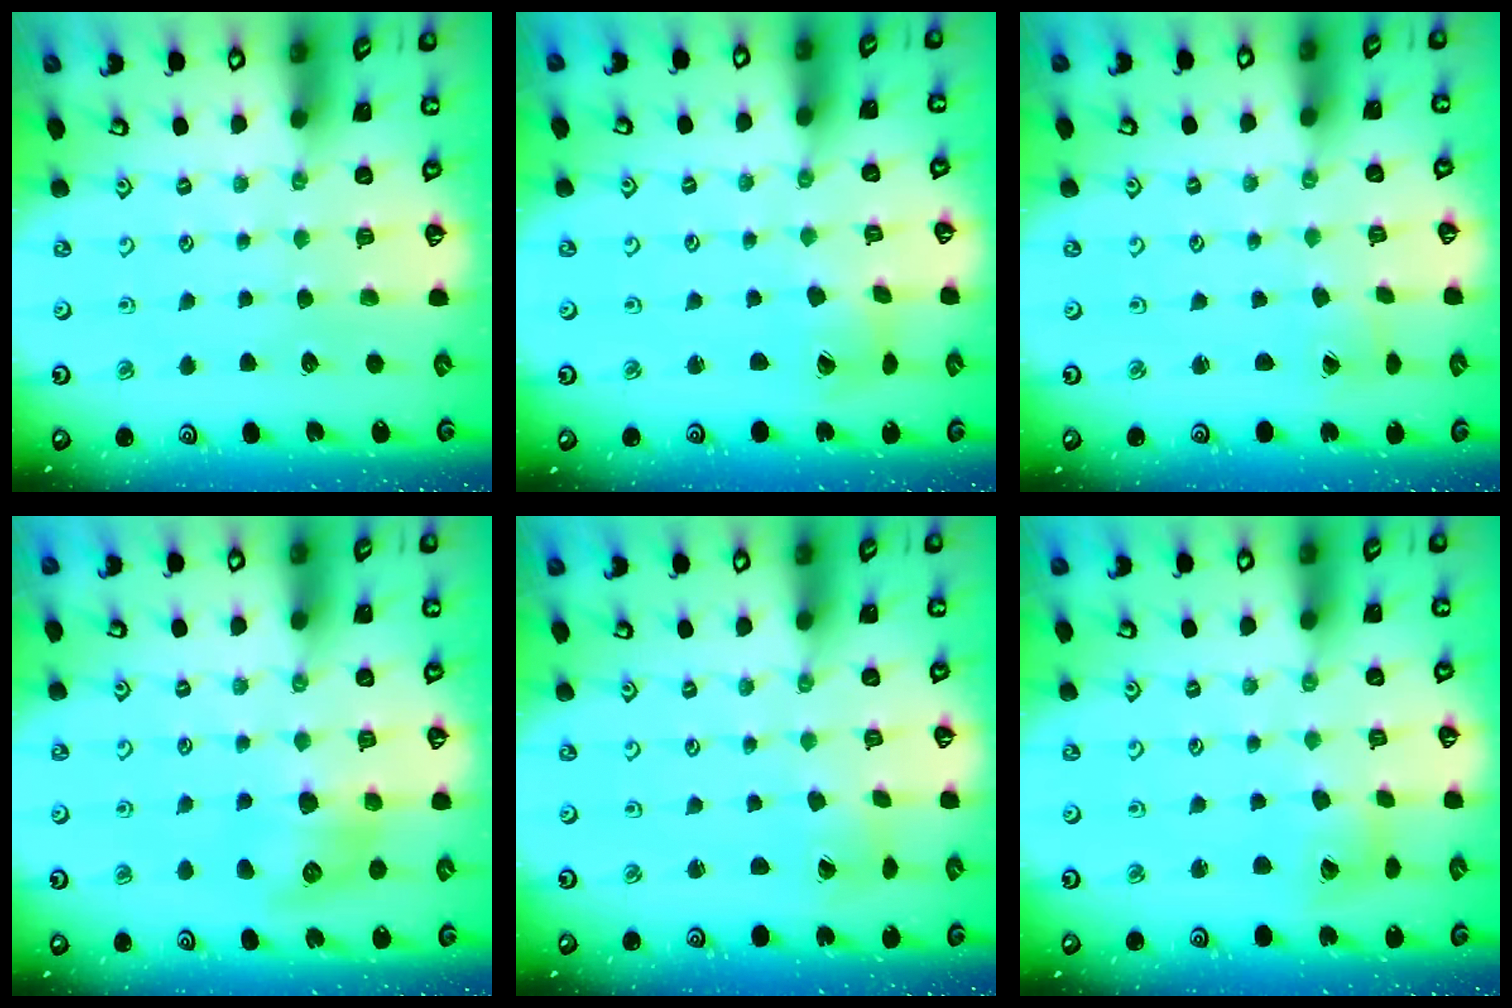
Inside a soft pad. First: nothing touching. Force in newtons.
{"total": 2.8, "press": 2.8, "slide": 0.4}
{"total": 0.0}
{"total": 9.7, "press": 9.7, "slide": 0.4}
{"total": 1.2, "press": 1.1, "slide": 0.2}
{"total": 7.4, "press": 7.4, "slide": 1.0}